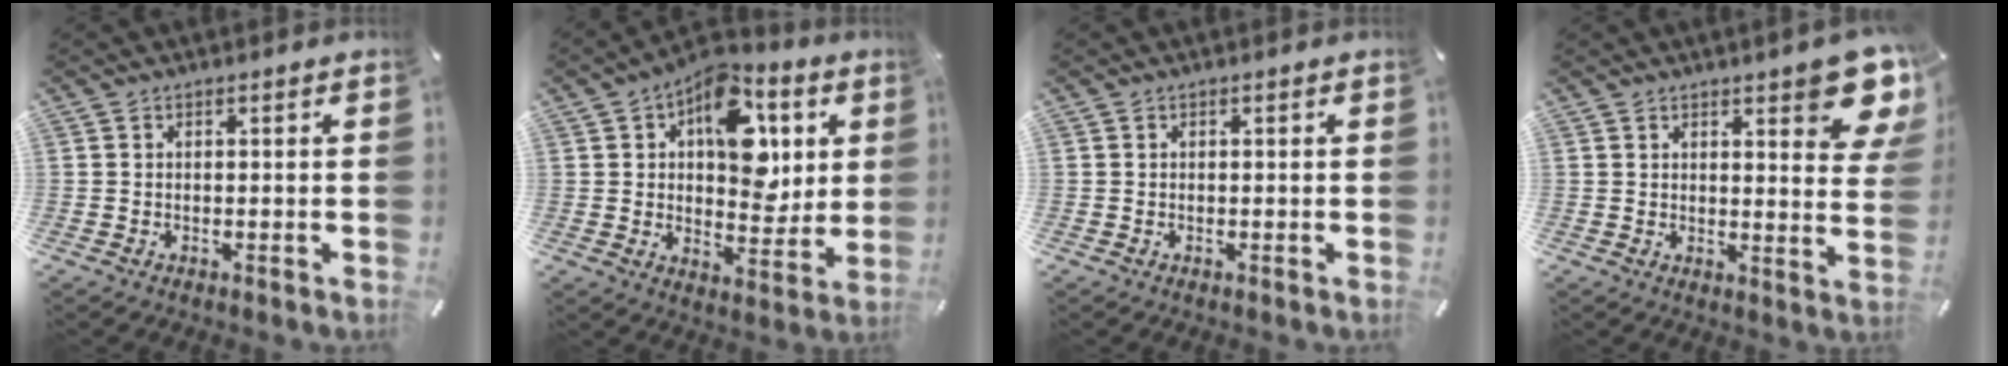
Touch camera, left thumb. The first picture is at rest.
{"total": 16.5, "force": [5.6, 10.6, 11.3], "torque": [-0.138, -0.029, 0.097]}
{"total": 0.0}
{"total": 10.9, "force": [7.0, 3.2, 7.7], "torque": [-0.086, -0.051, 0.116]}